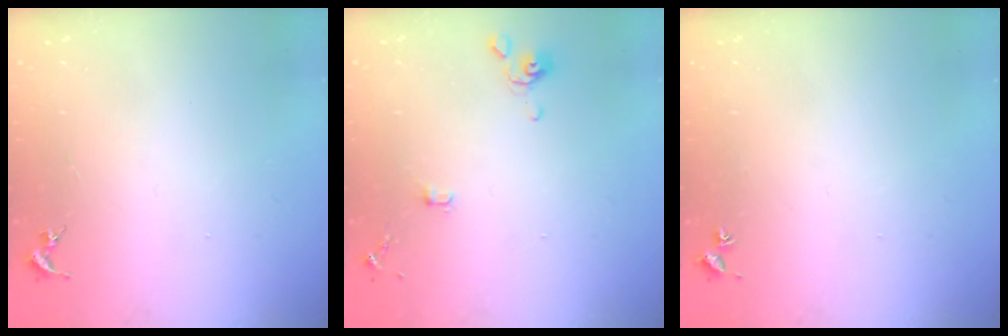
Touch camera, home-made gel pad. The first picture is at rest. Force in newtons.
{"total": 5.5, "press": 5.4, "slide": 0.8}
{"total": 1.7, "press": 1.7, "slide": 0.2}